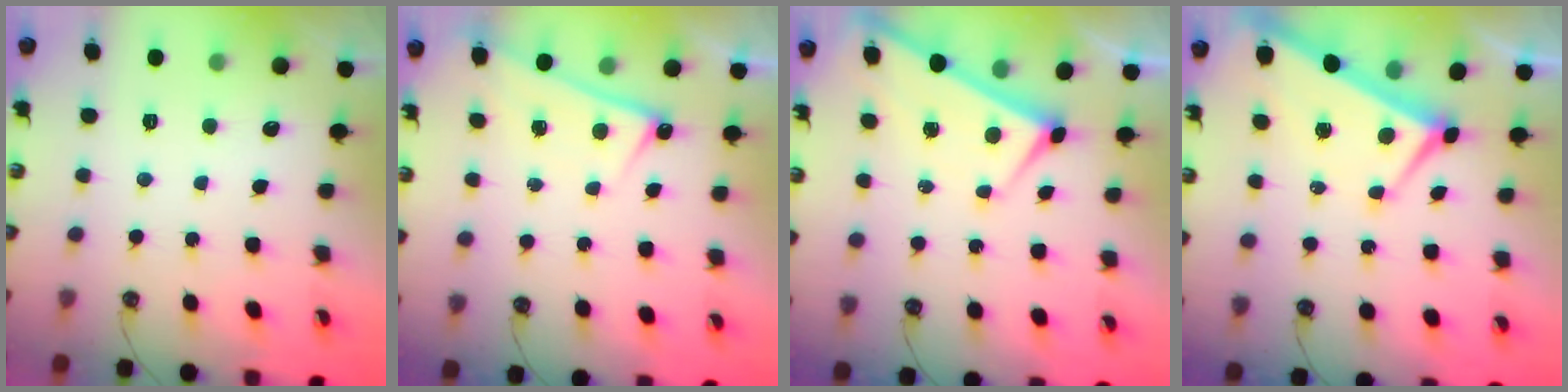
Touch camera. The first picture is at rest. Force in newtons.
{"total": 0.7, "press": 0.5, "slide": 0.4}
{"total": 1.7, "press": 1.7, "slide": 0.2}
{"total": 3.2, "press": 3.1, "slide": 0.7}